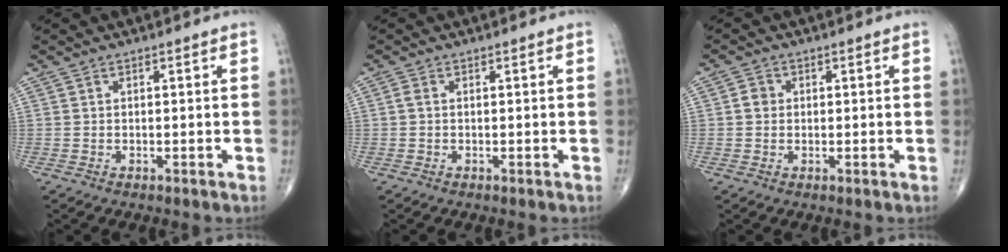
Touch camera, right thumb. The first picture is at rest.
{"total": 0.8, "force": [0.0, 0.5, 0.6], "torque": [-0.013, -0.001, -0.004]}
{"total": 2.1, "force": [0.1, 1.9, 0.9], "torque": [-0.007, 0.004, -0.001]}